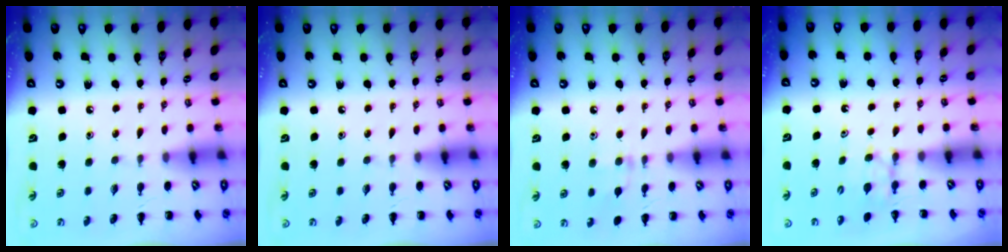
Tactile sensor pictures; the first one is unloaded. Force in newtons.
{"total": 0.0}
{"total": 6.5, "press": 6.1, "slide": 2.3}
{"total": 3.5, "press": 3.2, "slide": 1.4}